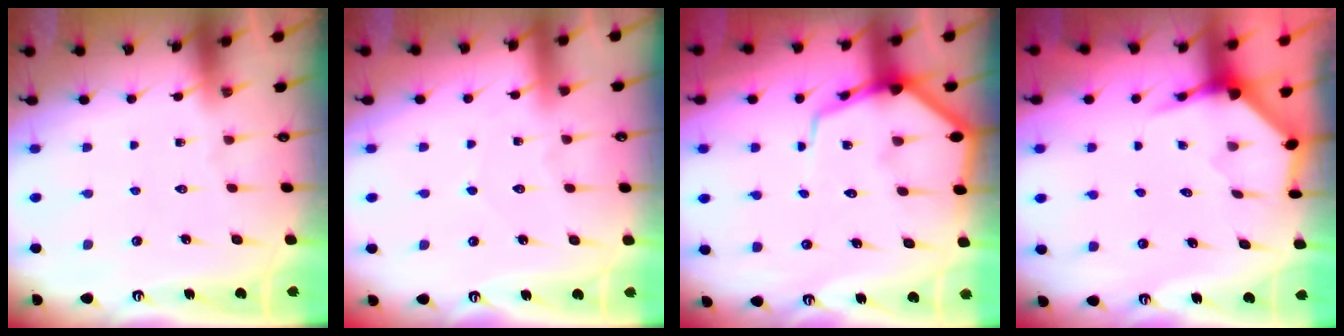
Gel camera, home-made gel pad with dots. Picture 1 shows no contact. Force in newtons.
{"total": 3.0, "press": 2.9, "slide": 0.4}
{"total": 9.8, "press": 9.8, "slide": 1.0}
{"total": 4.0, "press": 4.0, "slide": 0.5}